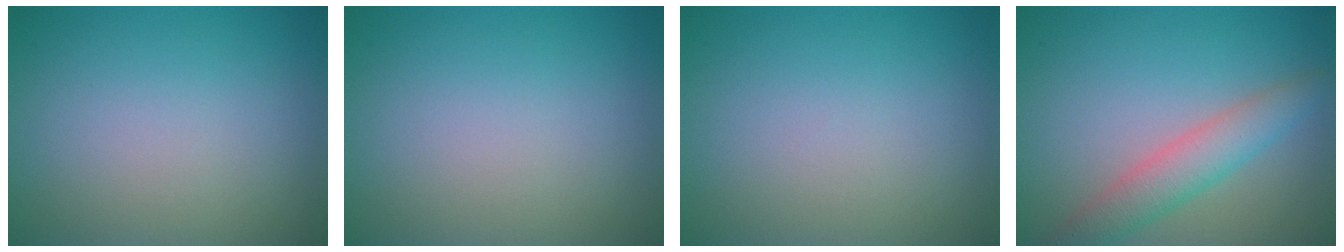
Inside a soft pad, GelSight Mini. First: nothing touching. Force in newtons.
{"total": 0.0}
{"total": 0.0}
{"total": 3.9, "press": 3.9, "slide": 0.1}